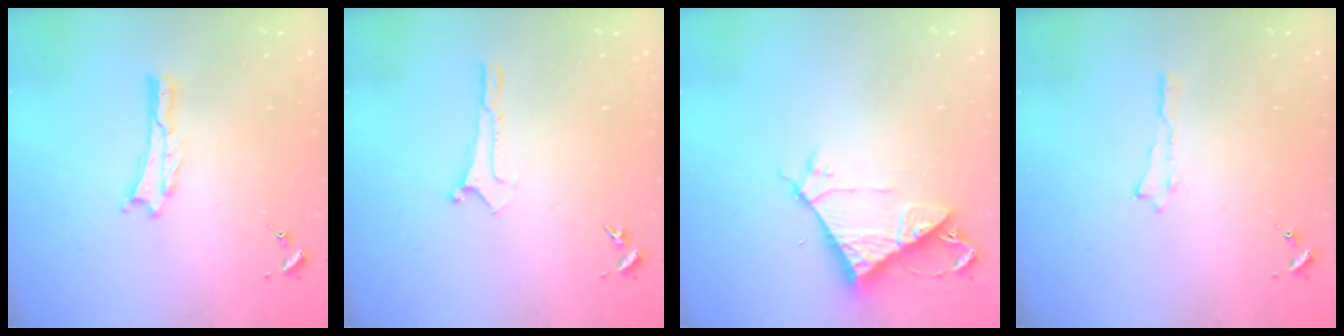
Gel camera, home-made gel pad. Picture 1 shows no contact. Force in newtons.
{"total": 0.0}
{"total": 7.2, "press": 7.2, "slide": 0.5}
{"total": 0.0}